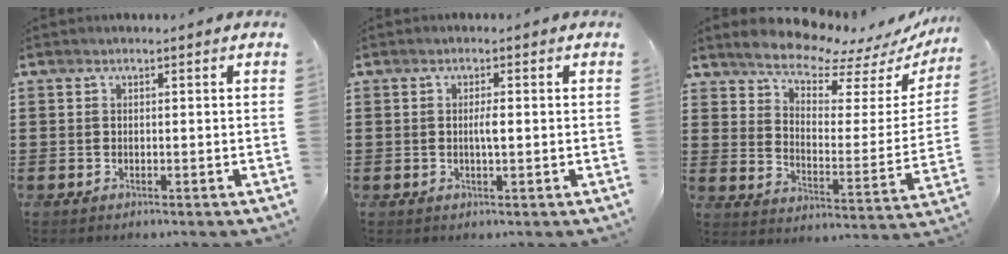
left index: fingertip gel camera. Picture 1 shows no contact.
{"total": 1.9, "force": [0.0, 0.3, 1.9], "torque": [-0.036, -0.002, -0.001]}
{"total": 8.3, "force": [7.8, 1.8, 2.3], "torque": [-0.063, -0.062, 0.136]}